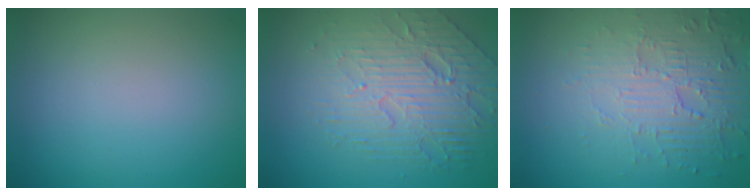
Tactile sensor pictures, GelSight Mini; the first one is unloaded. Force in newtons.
{"total": 6.3, "press": 4.6, "slide": 4.3}
{"total": 5.7, "press": 3.7, "slide": 4.3}